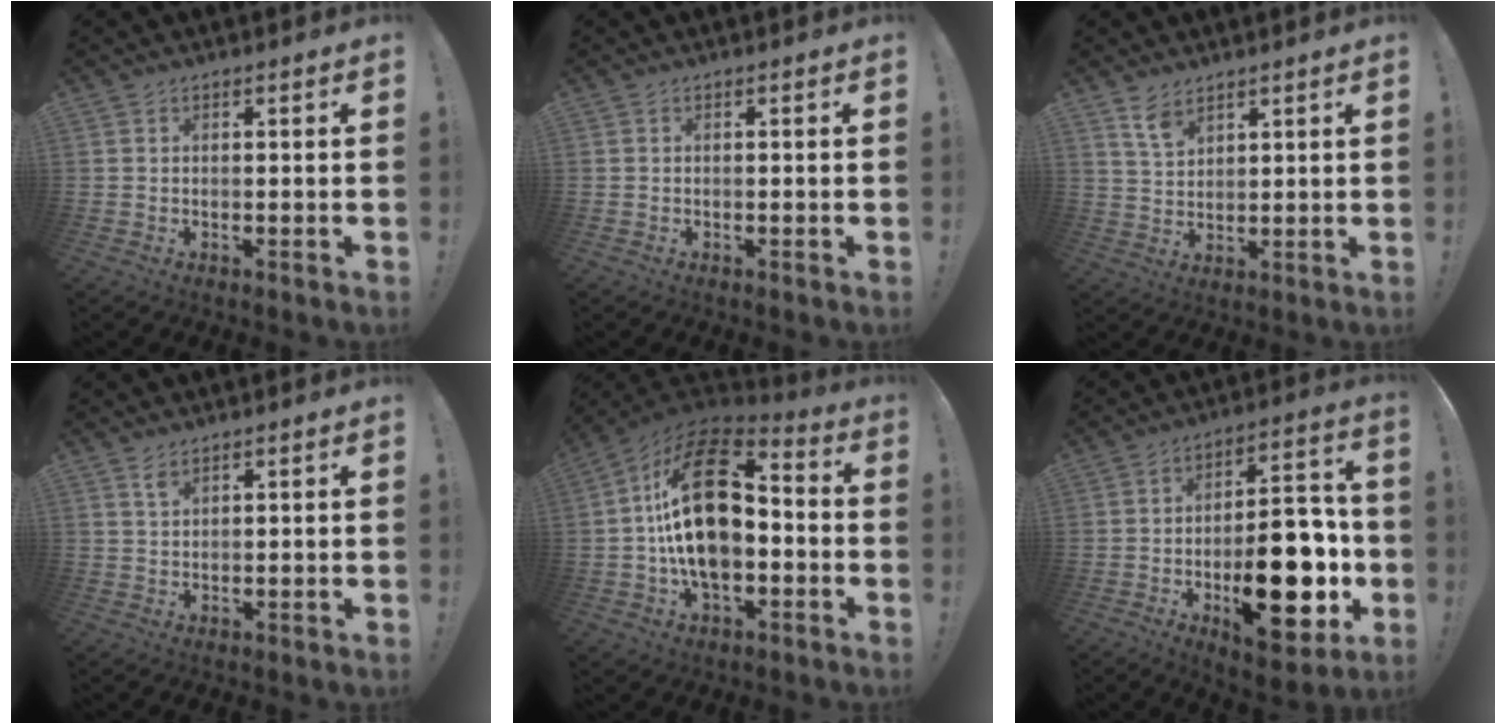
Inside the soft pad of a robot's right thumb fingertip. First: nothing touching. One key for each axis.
{"total": 0.0}
{"total": 6.5, "fx": 4.7, "fy": 3.4, "fz": 2.9, "tx": -0.048, "ty": -0.026, "tz": 0.087}
{"total": 2.3, "fx": 1.7, "fy": 1.0, "fz": 1.3, "tx": -0.013, "ty": -0.012, "tz": 0.029}
{"total": 24.7, "fx": 0.9, "fy": 14.6, "fz": 19.9, "tx": -0.365, "ty": 0.015, "tz": 0.022}
{"total": 24.9, "fx": -6.5, "fy": 12.2, "fz": 20.7, "tx": -0.280, "ty": 0.040, "tz": -0.081}